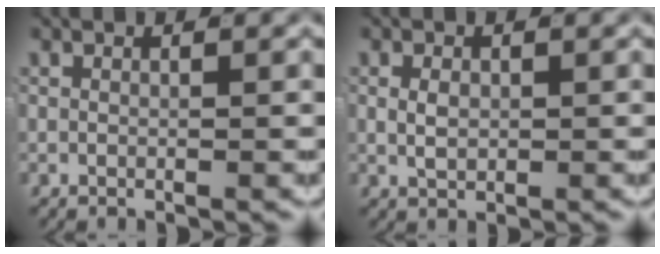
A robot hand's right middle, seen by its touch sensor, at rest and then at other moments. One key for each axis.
{"total": 1.5, "fx": 0.1, "fy": 0.9, "fz": 1.2, "tx": -0.022, "ty": -0.006, "tz": 0.010}